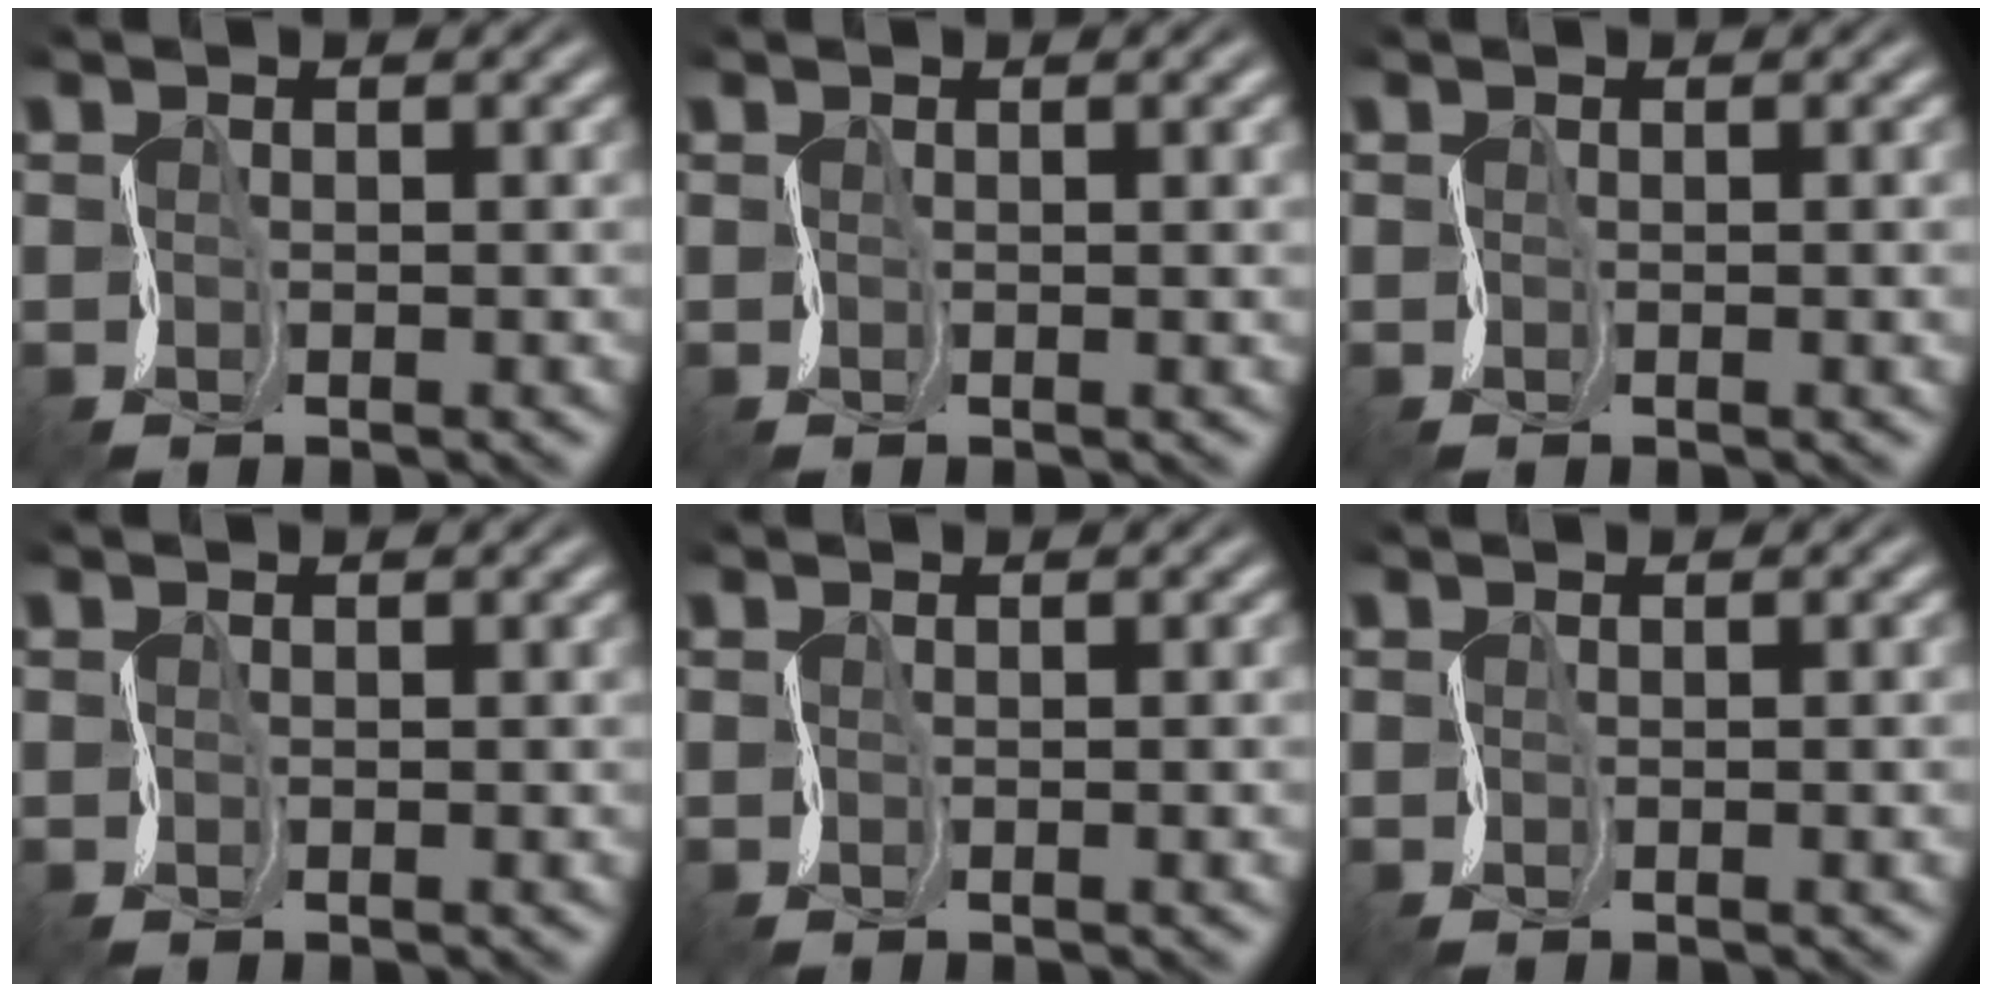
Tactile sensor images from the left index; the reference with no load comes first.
{"total": 2.4, "force": [0.7, 1.0, 2.0], "torque": [-0.015, 0.012, 0.000]}
{"total": 1.7, "force": [0.2, 0.7, 1.5], "torque": [-0.008, 0.008, -0.002]}
{"total": 0.0}
{"total": 1.7, "force": [0.1, 0.7, 1.5], "torque": [-0.005, 0.006, -0.007]}
{"total": 1.9, "force": [0.1, 0.9, 1.7], "torque": [-0.008, 0.009, -0.007]}